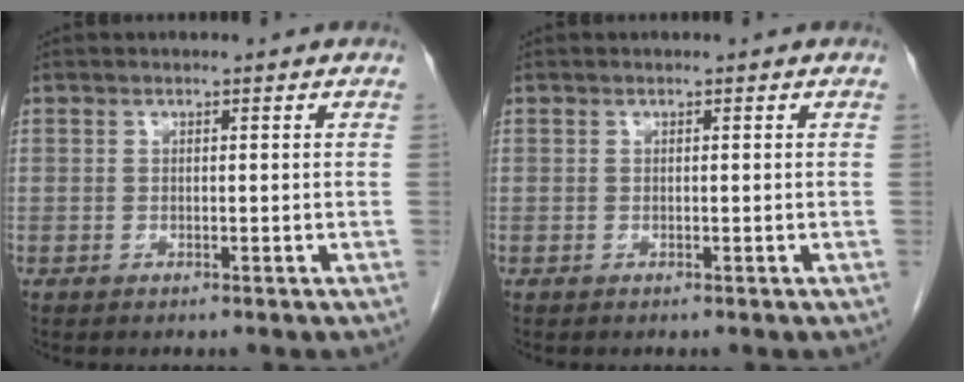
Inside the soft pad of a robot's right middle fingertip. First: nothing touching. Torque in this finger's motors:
{"motor_torque": [0.00, 0.00, 0.00, -0.02]}